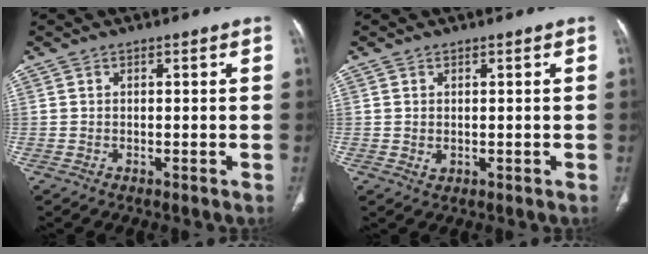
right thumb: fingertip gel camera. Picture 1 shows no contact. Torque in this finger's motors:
{"motor_torque": [-0.28, 0.03, -0.34, 0.24, 0.06]}